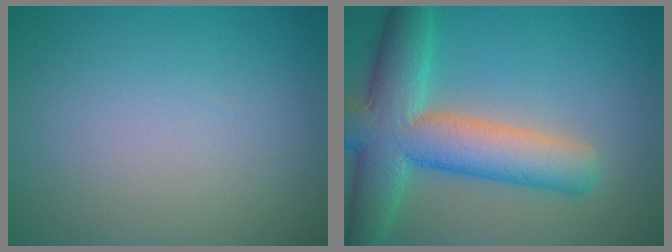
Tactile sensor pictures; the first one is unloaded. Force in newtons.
{"total": 9.5, "press": 9.4, "slide": 0.6}